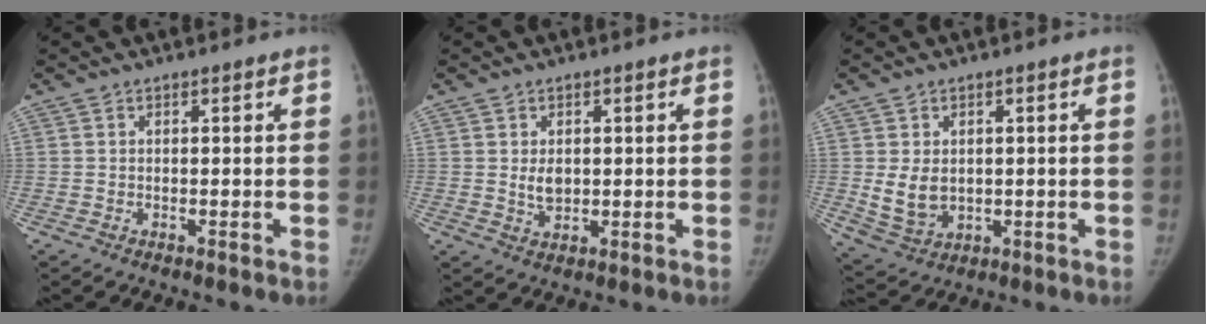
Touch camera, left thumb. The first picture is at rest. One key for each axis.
{"total": 3.2, "fx": 0.4, "fy": 2.3, "fz": 2.3, "tx": -0.027, "ty": -0.007, "tz": 0.013}
{"total": 6.4, "fx": 0.2, "fy": 5.0, "fz": 3.9, "tx": -0.057, "ty": -0.014, "tz": 0.025}